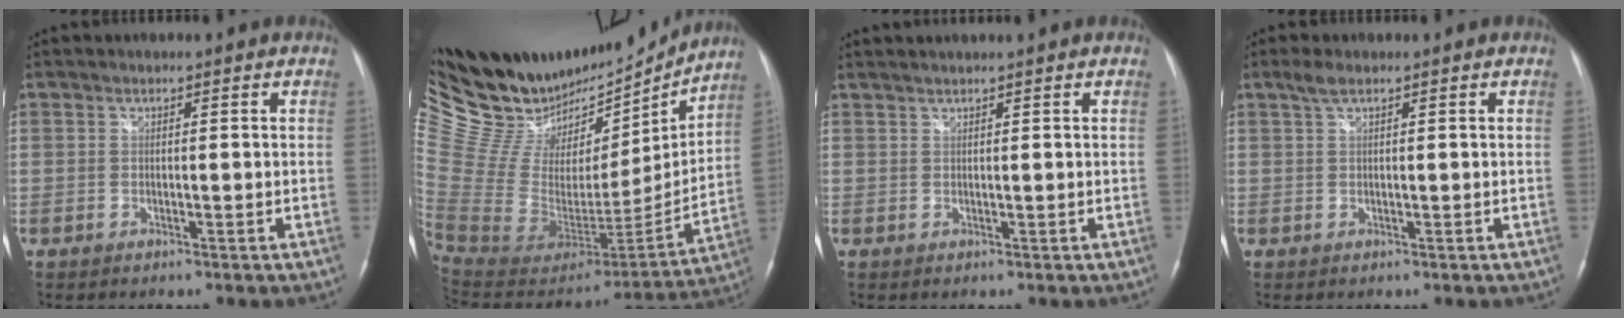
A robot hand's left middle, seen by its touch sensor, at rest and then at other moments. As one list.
[{"total": 32.7, "force": [28.1, 10.7, 12.9], "torque": [-0.254, -0.013, 0.450]}, {"total": 2.7, "force": [2.3, -0.6, 1.3], "torque": [-0.016, 0.020, 0.041]}, {"total": 1.9, "force": [1.3, 0.3, 1.3], "torque": [-0.036, 0.012, 0.030]}]